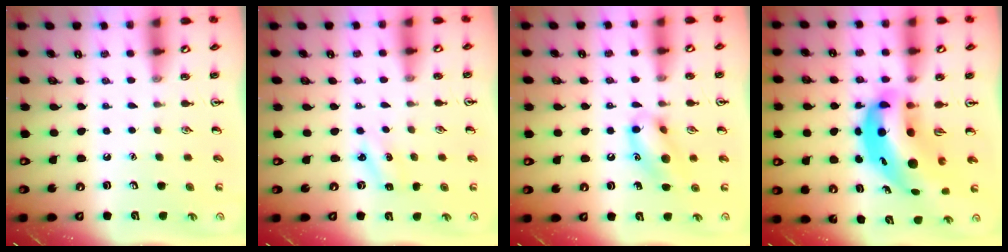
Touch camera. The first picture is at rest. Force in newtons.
{"total": 2.5, "press": 2.3, "slide": 0.9}
{"total": 11.1, "press": 10.9, "slide": 1.9}
{"total": 13.4, "press": 12.9, "slide": 3.7}